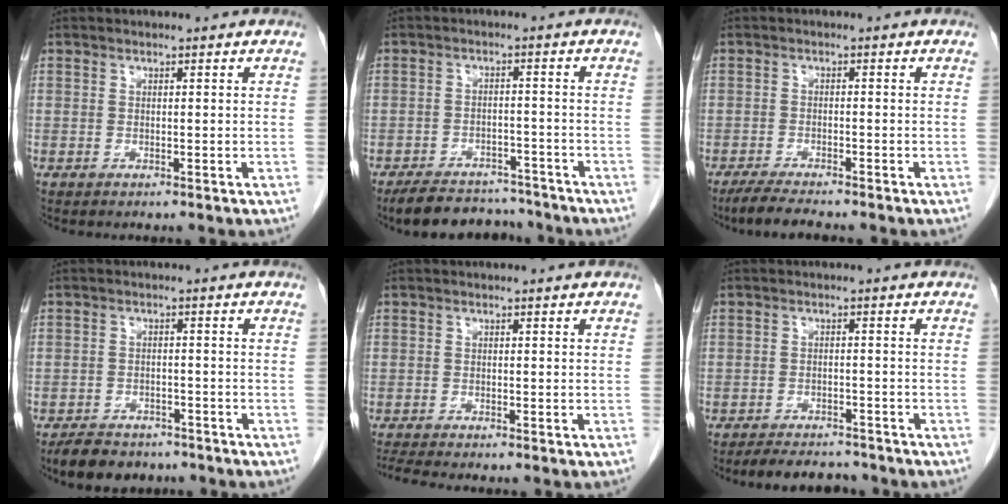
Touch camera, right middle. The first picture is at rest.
{"total": 10.0, "force": [-8.9, 3.5, 2.7], "torque": [-0.036, 0.006, -0.126]}
{"total": 4.4, "force": [-3.8, 0.1, 2.2], "torque": [-0.044, -0.016, -0.068]}
{"total": 6.6, "force": [-5.4, 3.0, 2.2], "torque": [-0.038, -0.003, -0.081]}
{"total": 2.2, "force": [-2.0, -0.8, 0.5], "torque": [-0.020, -0.013, -0.043]}
{"total": 6.3, "force": [-5.8, 1.7, 1.6], "torque": [-0.023, -0.005, -0.084]}